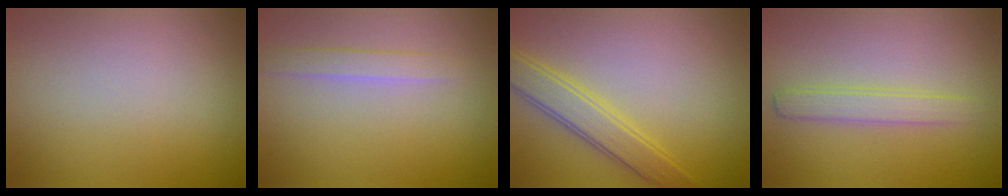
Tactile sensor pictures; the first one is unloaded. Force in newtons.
{"total": 1.5, "press": 1.5, "slide": 0.1}
{"total": 3.3, "press": 3.3, "slide": 0.2}
{"total": 2.1, "press": 2.1, "slide": 0.1}